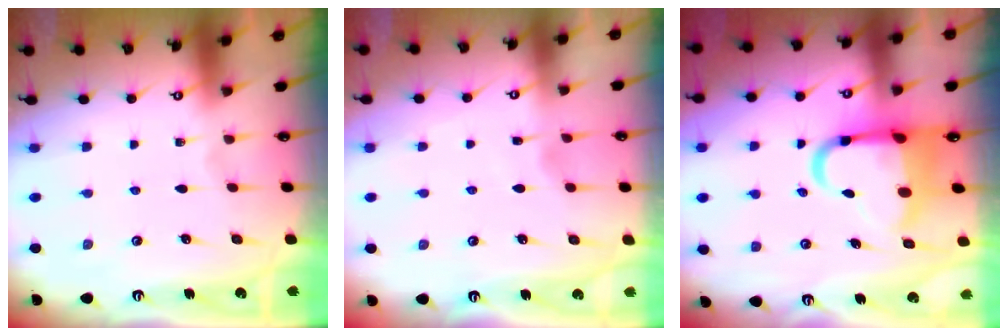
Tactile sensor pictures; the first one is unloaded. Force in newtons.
{"total": 2.7, "press": 2.7, "slide": 0.3}
{"total": 10.7, "press": 10.4, "slide": 2.5}